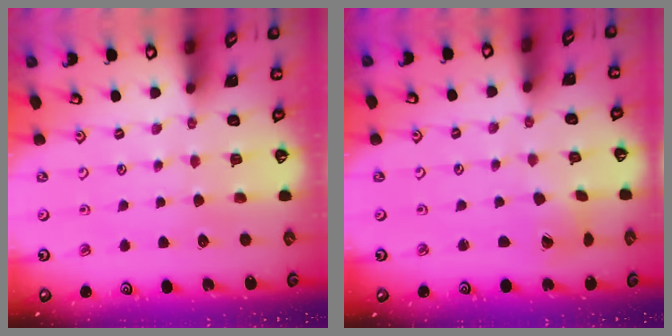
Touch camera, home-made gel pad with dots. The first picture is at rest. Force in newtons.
{"total": 2.4, "press": 2.4, "slide": 0.4}